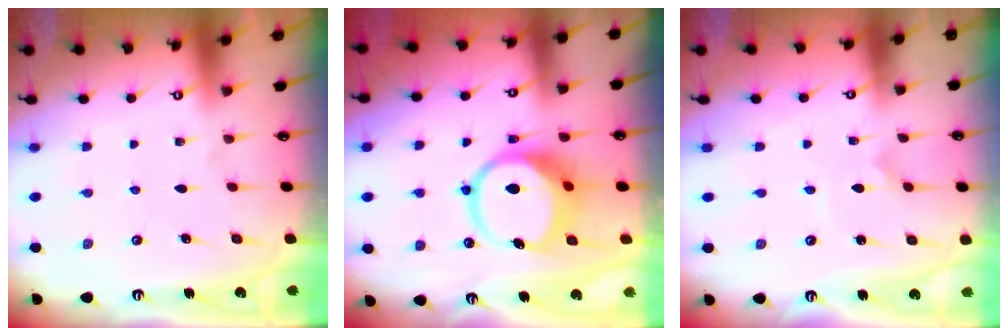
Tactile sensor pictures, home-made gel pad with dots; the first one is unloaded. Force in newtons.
{"total": 11.6, "press": 11.5, "slide": 1.4}
{"total": 0.9, "press": 0.9, "slide": 0.0}